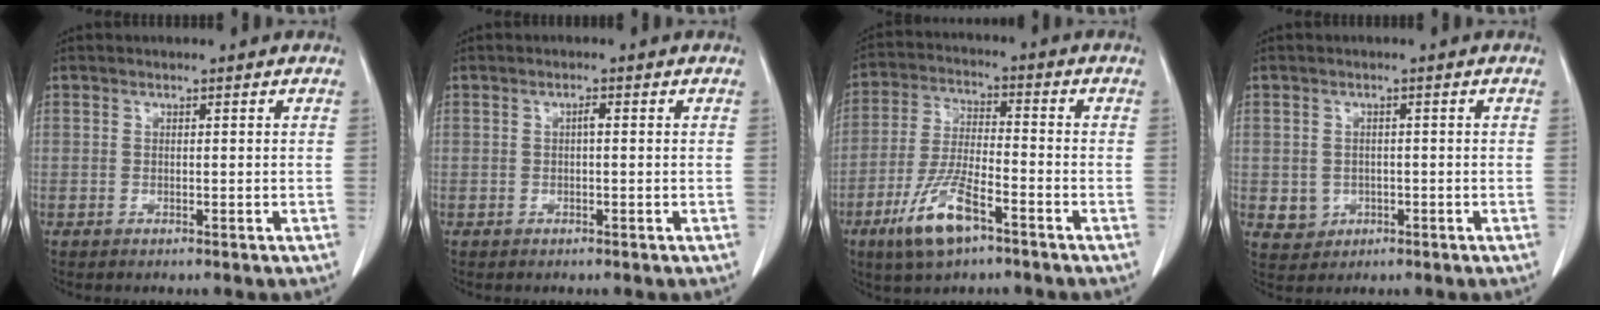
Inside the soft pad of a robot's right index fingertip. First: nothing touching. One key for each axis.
{"total": 0.9, "fx": 0.0, "fy": 0.2, "fz": 0.9, "tx": -0.015, "ty": 0.002, "tz": 0.000}
{"total": 10.3, "fx": -5.8, "fy": 2.6, "fz": 8.1, "tx": -0.173, "ty": -0.012, "tz": -0.105}
{"total": 3.3, "fx": -0.5, "fy": 3.2, "fz": 0.6, "tx": -0.006, "ty": 0.006, "tz": 0.005}